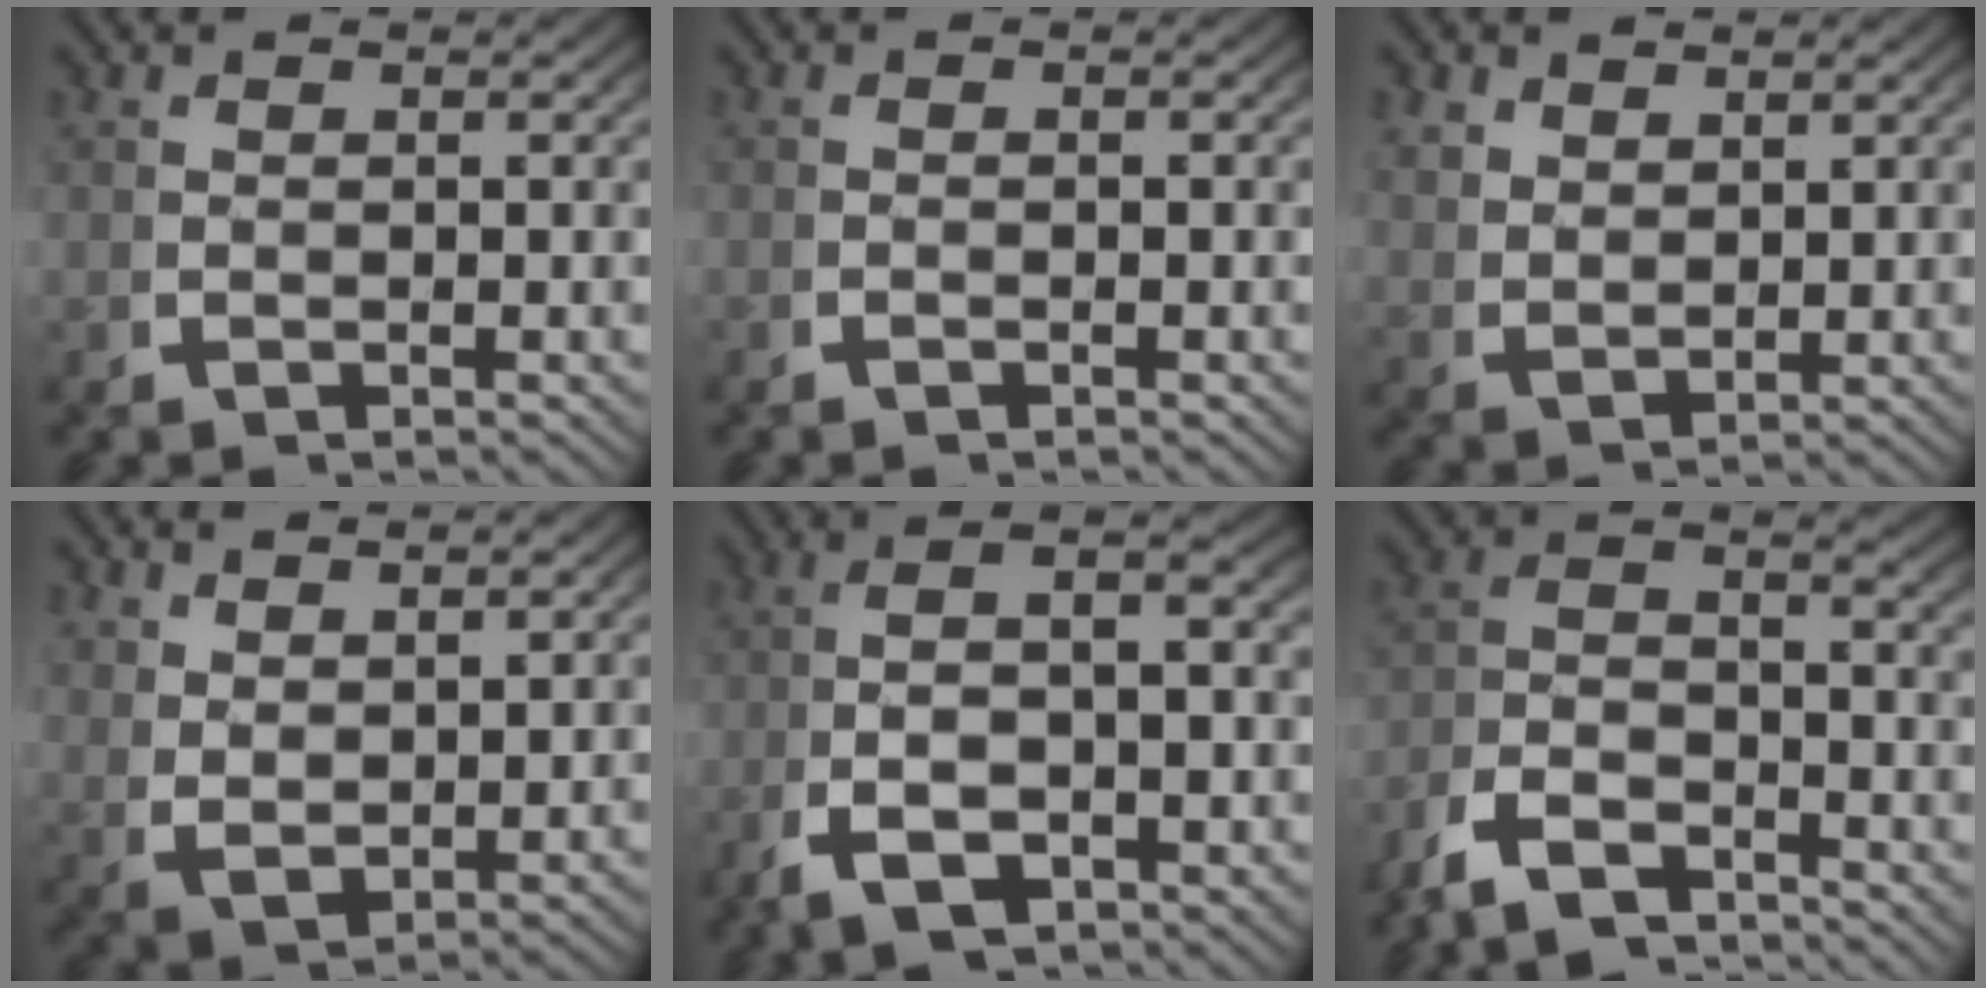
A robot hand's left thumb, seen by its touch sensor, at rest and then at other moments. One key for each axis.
{"total": 0.5, "fx": -0.4, "fy": -0.1, "fz": 0.3, "tx": -0.002, "ty": 0.004, "tz": -0.012}
{"total": 2.4, "fx": 2.1, "fy": 0.8, "fz": 0.9, "tx": -0.018, "ty": -0.002, "tz": 0.052}
{"total": 4.2, "fx": 1.4, "fy": 2.6, "fz": 2.9, "tx": -0.075, "ty": -0.025, "tz": 0.049}
{"total": 7.8, "fx": -1.1, "fy": 4.3, "fz": 6.4, "tx": -0.123, "ty": -0.008, "tz": -0.014}
{"total": 6.5, "fx": -3.2, "fy": 3.7, "fz": 4.2, "tx": -0.081, "ty": -0.016, "tz": -0.060}